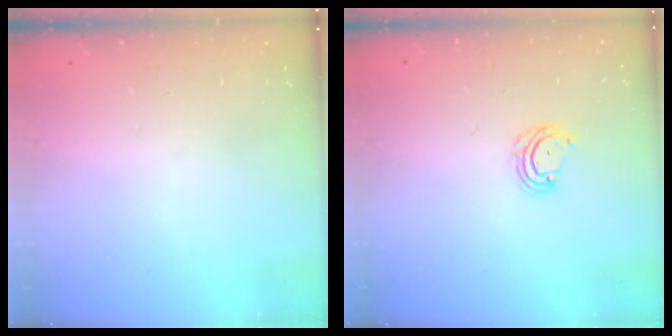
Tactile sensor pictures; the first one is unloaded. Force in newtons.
{"total": 5.6, "press": 5.5, "slide": 0.5}